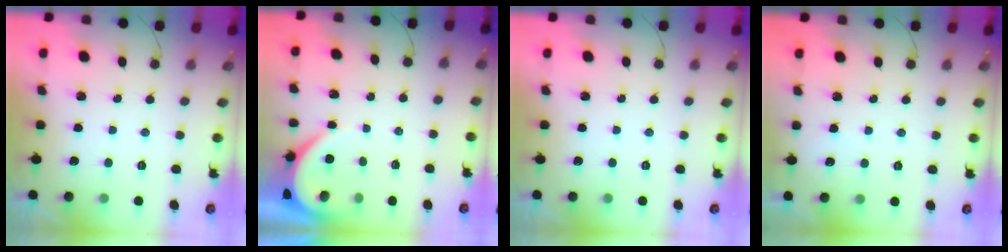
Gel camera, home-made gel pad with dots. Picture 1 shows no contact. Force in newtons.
{"total": 4.0, "press": 3.9, "slide": 0.7}
{"total": 0.0}
{"total": 1.2, "press": 1.2, "slide": 0.3}